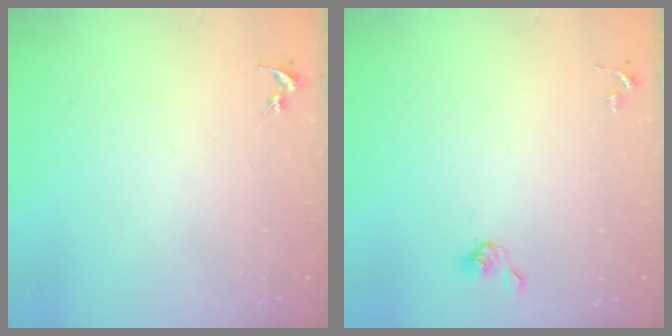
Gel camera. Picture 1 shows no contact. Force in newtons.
{"total": 5.7, "press": 5.6, "slide": 0.8}